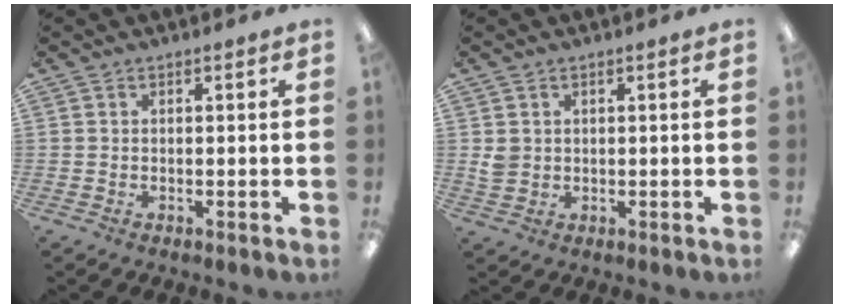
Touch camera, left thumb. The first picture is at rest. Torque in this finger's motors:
{"motor_torque": [-0.30, 0.32, 0.32, -0.31, 0.00]}